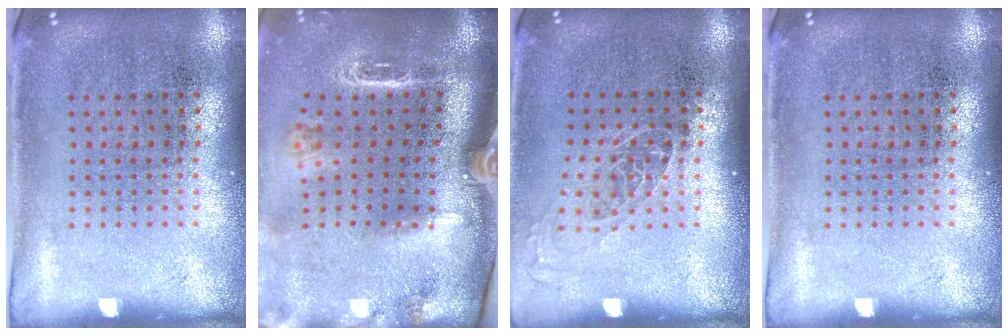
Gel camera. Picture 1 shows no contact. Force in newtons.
{"total": 2.8, "press": 2.0, "slide": 2.0}
{"total": 1.0, "press": 0.9, "slide": 0.5}
{"total": 0.0}